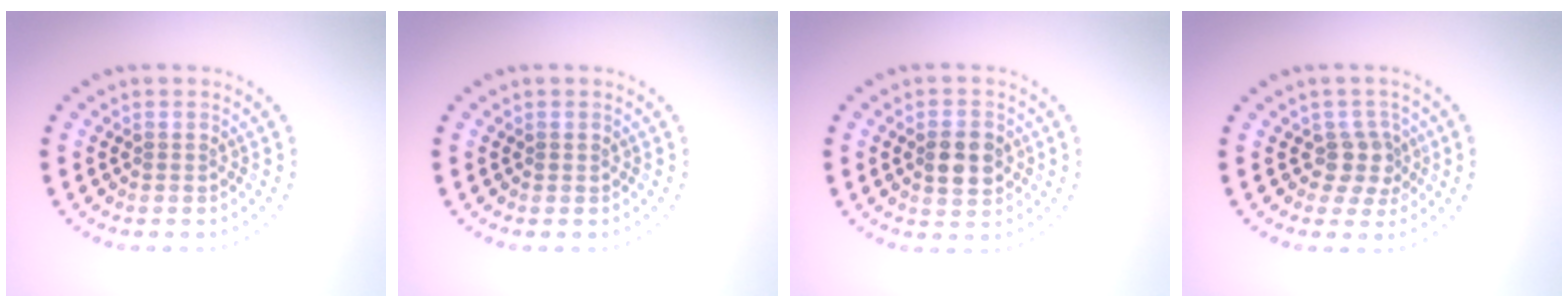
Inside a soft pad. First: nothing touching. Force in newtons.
{"total": 0.5, "press": 0.5, "slide": 0.0}
{"total": 3.6, "press": 3.6, "slide": 0.1}
{"total": 2.5, "press": 2.0, "slide": 1.5}